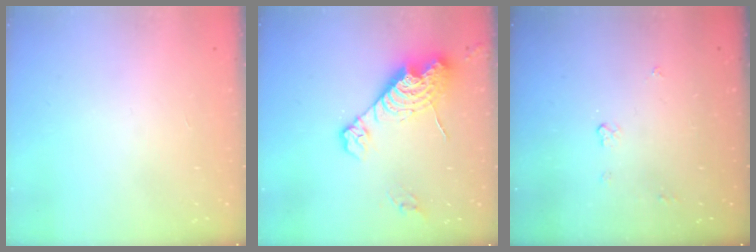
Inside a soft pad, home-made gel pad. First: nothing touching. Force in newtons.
{"total": 14.0, "press": 13.9, "slide": 1.3}
{"total": 3.6, "press": 3.6, "slide": 0.0}